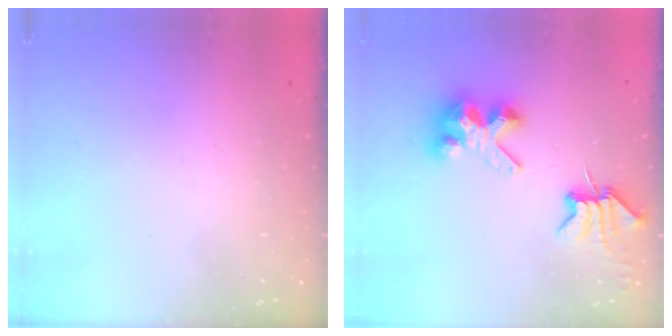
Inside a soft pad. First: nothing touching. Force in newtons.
{"total": 7.0, "press": 6.9, "slide": 0.6}